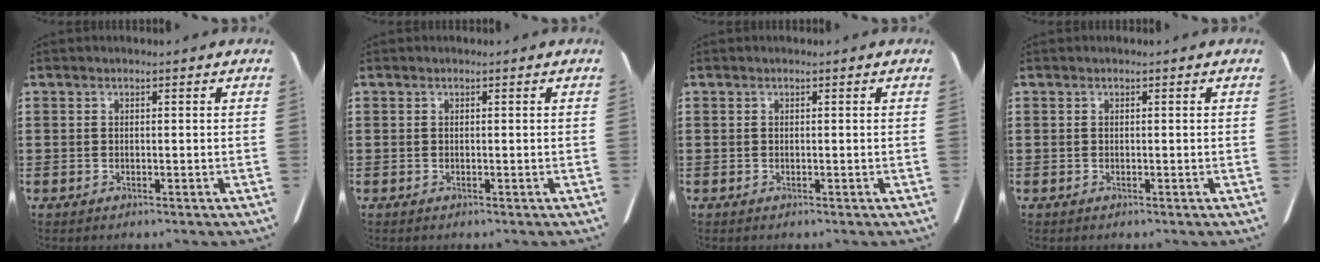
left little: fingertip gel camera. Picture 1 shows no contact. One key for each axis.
{"total": 0.0}
{"total": 0.0}
{"total": 0.0}